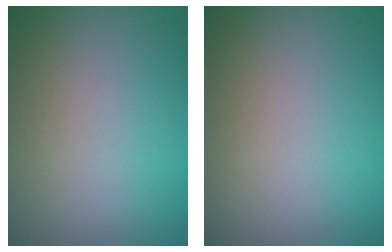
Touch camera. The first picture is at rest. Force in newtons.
{"total": 0.0}